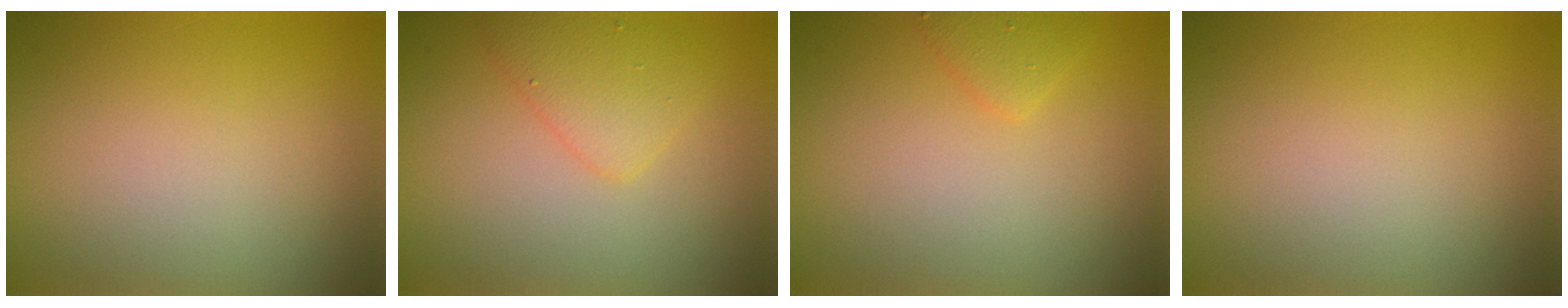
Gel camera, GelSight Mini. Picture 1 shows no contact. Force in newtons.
{"total": 2.9, "press": 2.9, "slide": 0.1}
{"total": 1.5, "press": 1.5, "slide": 0.0}
{"total": 0.0}